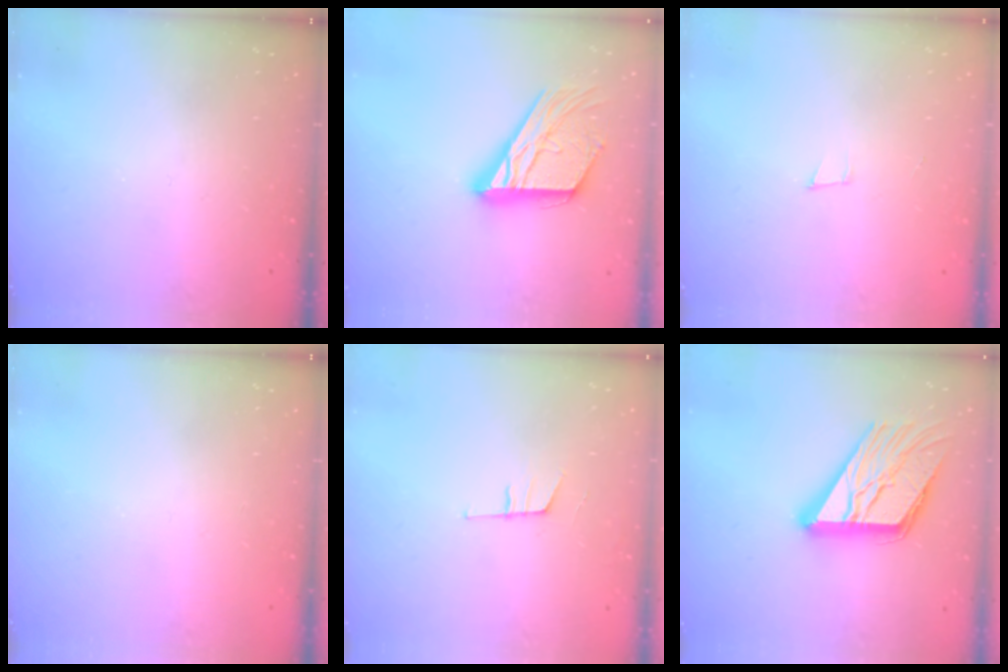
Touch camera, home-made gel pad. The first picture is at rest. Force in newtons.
{"total": 19.3, "press": 19.2, "slide": 1.8}
{"total": 3.3, "press": 1.9, "slide": 2.7}
{"total": 0.0}
{"total": 7.7, "press": 7.2, "slide": 2.8}
{"total": 19.0, "press": 18.9, "slide": 1.9}